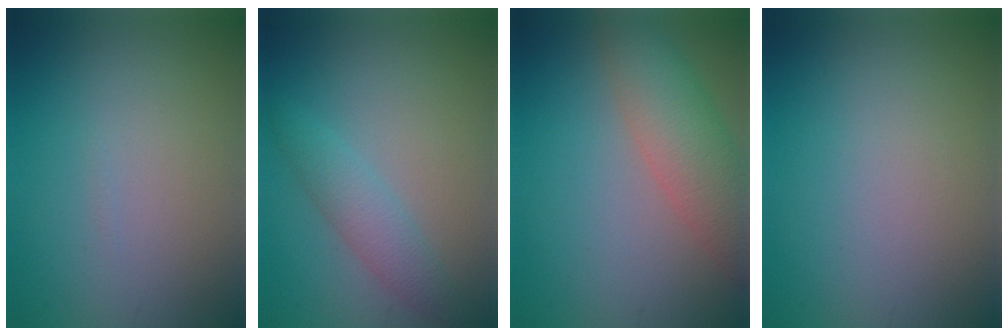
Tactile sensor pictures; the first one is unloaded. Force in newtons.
{"total": 2.8, "press": 2.8, "slide": 0.1}
{"total": 5.7, "press": 5.7, "slide": 0.3}
{"total": 0.0}